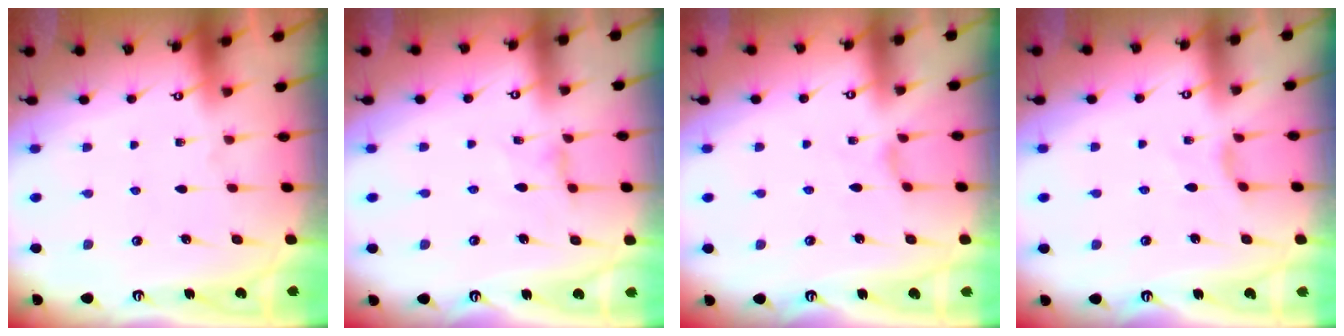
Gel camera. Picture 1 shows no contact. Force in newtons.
{"total": 1.4, "press": 1.4, "slide": 0.4}
{"total": 1.1, "press": 1.1, "slide": 0.3}
{"total": 2.7, "press": 2.6, "slide": 0.6}